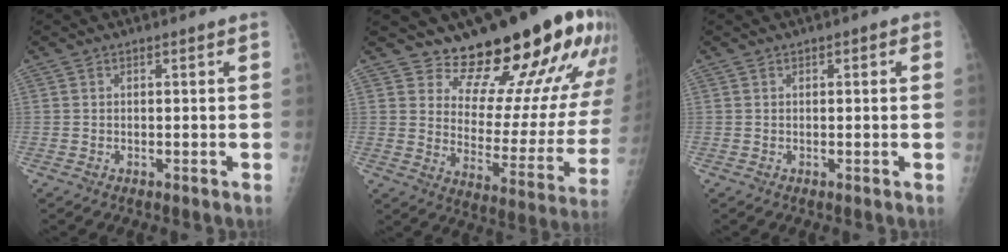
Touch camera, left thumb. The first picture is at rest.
{"total": 20.9, "force": [16.6, 6.9, 10.7], "torque": [-0.098, -0.135, 0.226]}
{"total": 1.3, "force": [0.5, 0.6, 1.0], "torque": [-0.009, 0.002, 0.004]}